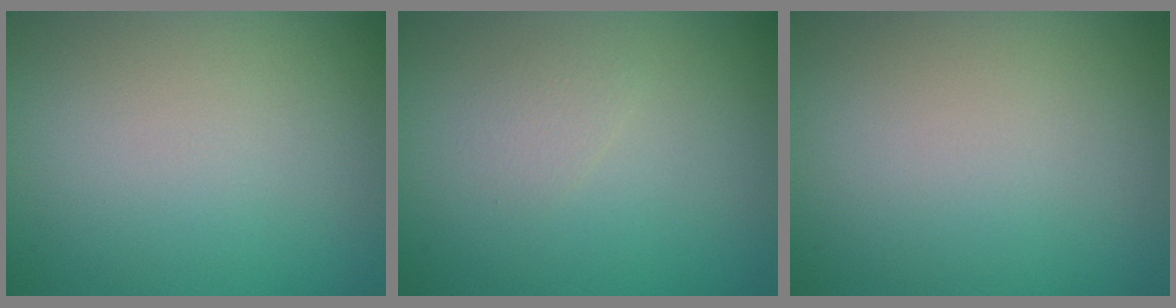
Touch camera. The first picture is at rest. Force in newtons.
{"total": 0.9, "press": 0.9, "slide": 0.0}
{"total": 0.0}